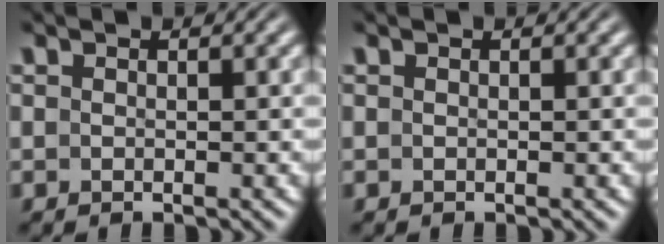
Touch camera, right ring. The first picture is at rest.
{"total": 0.0}